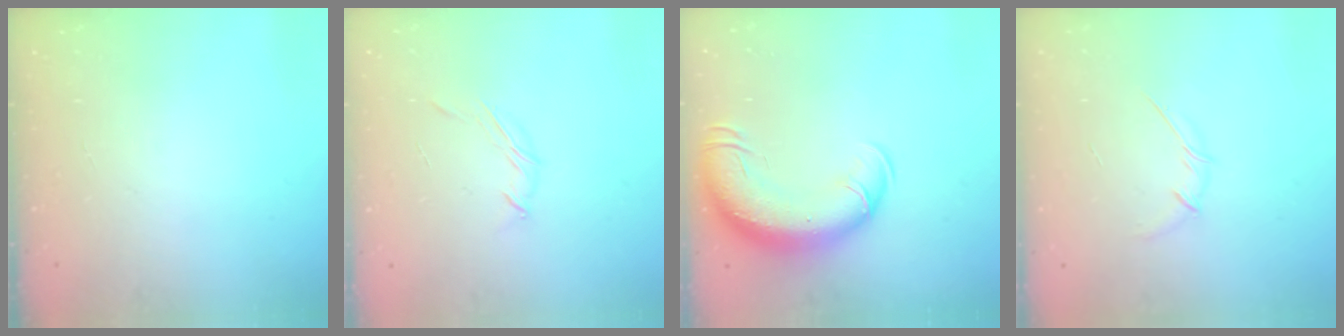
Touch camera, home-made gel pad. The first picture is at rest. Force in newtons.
{"total": 3.6, "press": 3.5, "slide": 0.8}
{"total": 15.1, "press": 14.7, "slide": 3.6}
{"total": 3.6, "press": 3.5, "slide": 0.9}